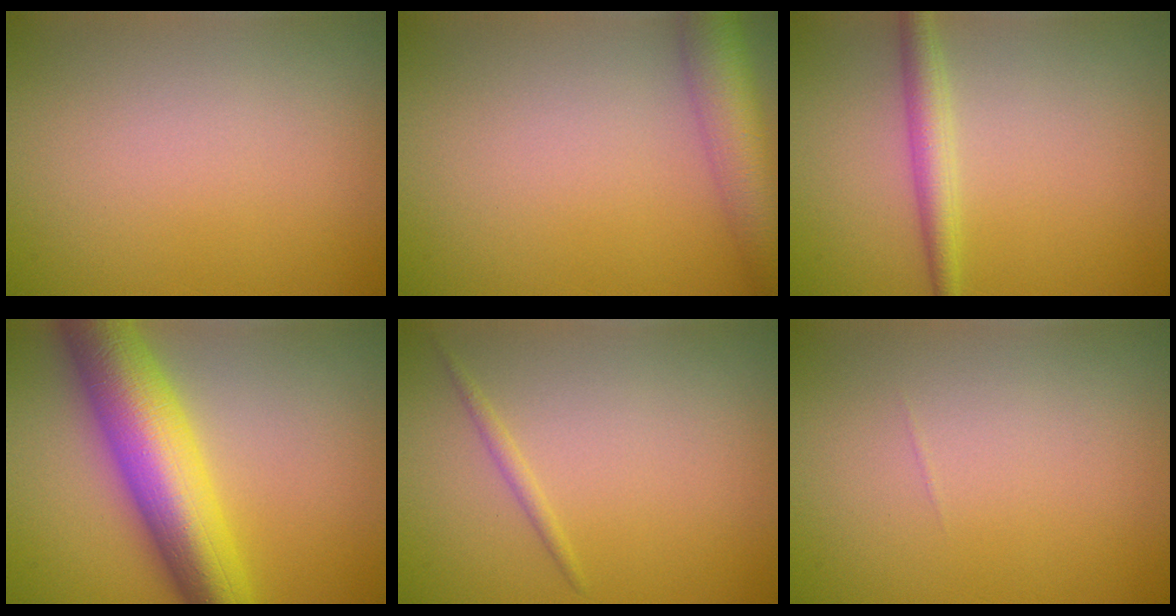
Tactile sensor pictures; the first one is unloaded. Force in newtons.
{"total": 5.3, "press": 5.3, "slide": 0.3}
{"total": 2.4, "press": 2.4, "slide": 0.1}
{"total": 10.5, "press": 10.5, "slide": 0.1}
{"total": 0.9, "press": 0.9, "slide": 0.1}
{"total": 0.0}